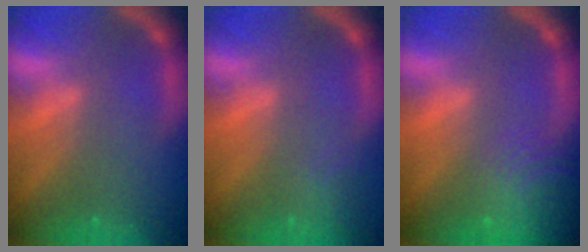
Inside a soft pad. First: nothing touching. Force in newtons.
{"total": 1.9}
{"total": 9.5}